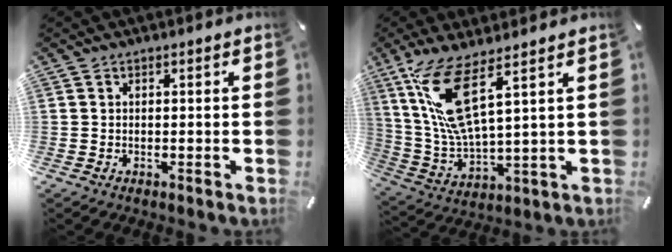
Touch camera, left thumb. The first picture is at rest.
{"total": 14.3, "force": [6.6, 3.7, 12.2], "torque": [-0.276, -0.023, 0.112]}